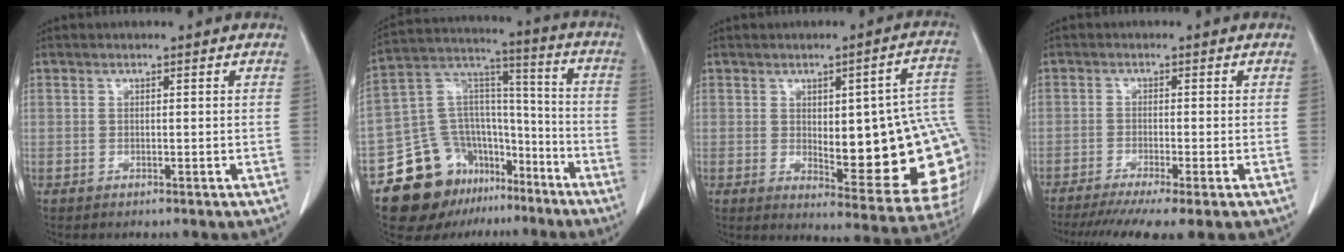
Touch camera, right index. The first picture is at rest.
{"total": 17.8, "force": [-11.5, 11.7, 6.8], "torque": [-0.115, 0.086, -0.188]}
{"total": 21.1, "force": [-0.4, 5.5, 20.4], "torque": [-0.179, 0.015, 0.014]}
{"total": 9.3, "force": [-7.0, 0.3, 6.1], "torque": [-0.090, -0.018, -0.109]}